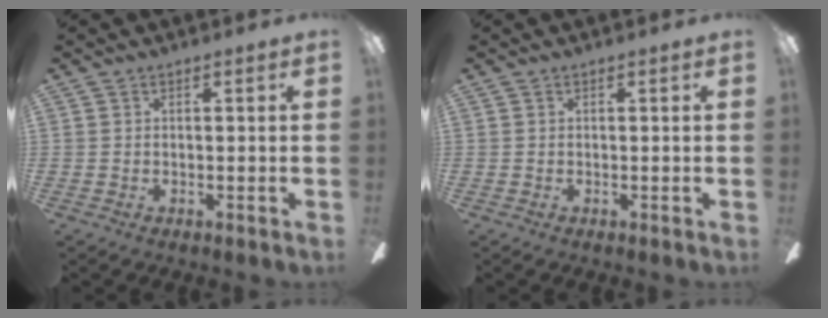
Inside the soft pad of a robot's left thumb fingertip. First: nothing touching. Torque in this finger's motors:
{"motor_torque": [-0.08, -0.03, 0.08, -0.07, 0.00]}